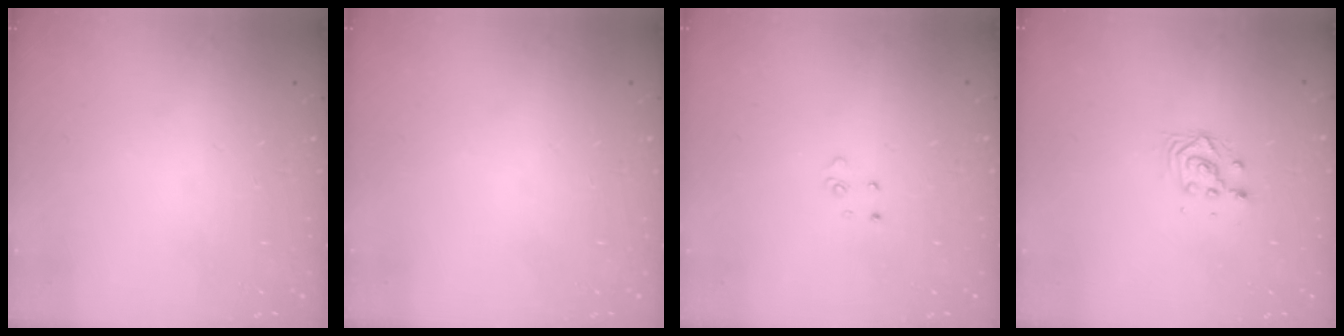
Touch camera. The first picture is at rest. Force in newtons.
{"total": 0.0}
{"total": 2.8, "press": 2.8, "slide": 0.3}
{"total": 3.7, "press": 3.7, "slide": 0.2}